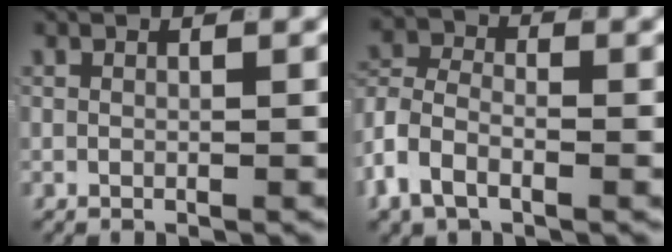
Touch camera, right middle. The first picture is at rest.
{"total": 5.4, "force": [-1.4, 4.0, 3.3], "torque": [-0.077, -0.012, -0.027]}